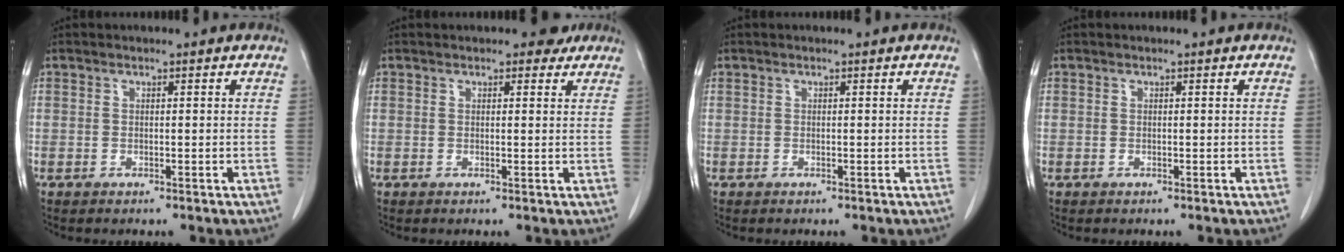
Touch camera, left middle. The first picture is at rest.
{"total": 2.3, "force": [2.0, 0.8, 0.7], "torque": [-0.009, 0.002, 0.016]}
{"total": 0.0}
{"total": 0.0}